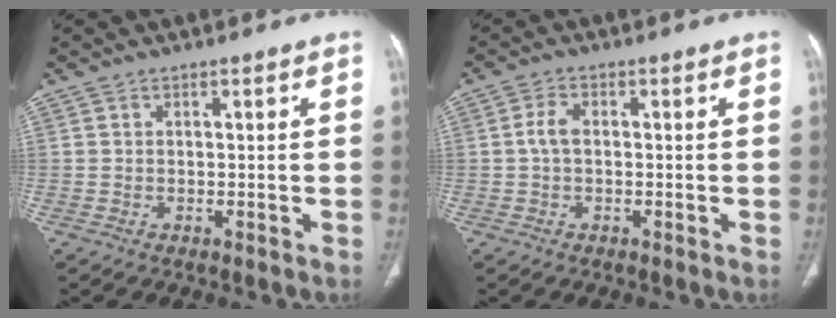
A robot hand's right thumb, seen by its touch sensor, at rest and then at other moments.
{"total": 2.7, "force": [-0.1, 1.6, 2.3], "torque": [-0.049, 0.005, -0.006]}